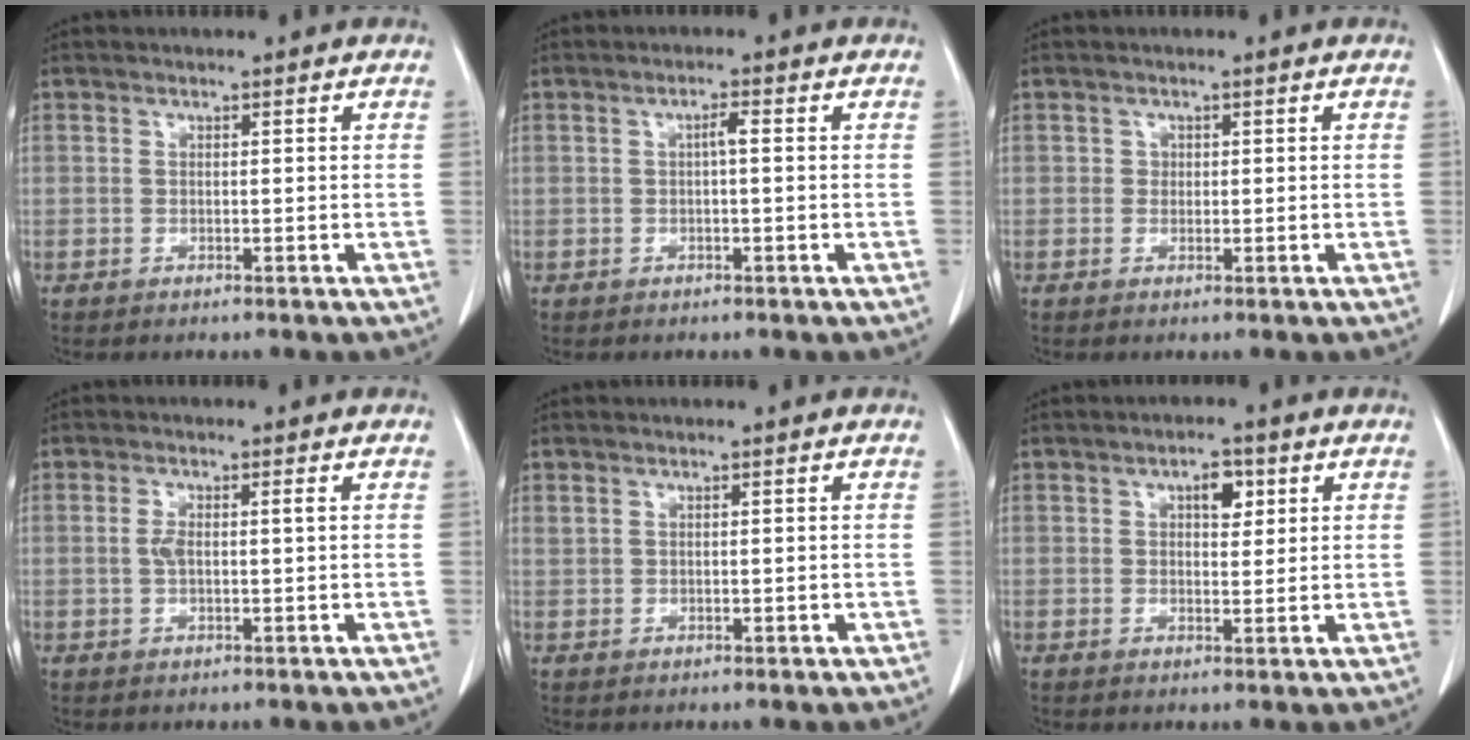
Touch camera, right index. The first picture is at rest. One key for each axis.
{"total": 1.5, "fx": 0.1, "fy": 0.1, "fz": 1.5, "tx": -0.026, "ty": 0.004, "tz": 0.002}
{"total": 0.8, "fx": 0.1, "fy": 0.7, "fz": 0.1, "tx": 0.004, "ty": 0.002, "tz": 0.002}
{"total": 2.4, "fx": 0.2, "fy": 0.6, "fz": 2.3, "tx": -0.053, "ty": 0.008, "tz": 0.006}
{"total": 0.7, "fx": 0.3, "fy": 0.4, "fz": 0.4, "tx": -0.015, "ty": 0.007, "tz": 0.013}
{"total": 3.5, "fx": 1.5, "fy": 1.7, "fz": 2.7, "tx": -0.039, "ty": 0.004, "tz": 0.022}